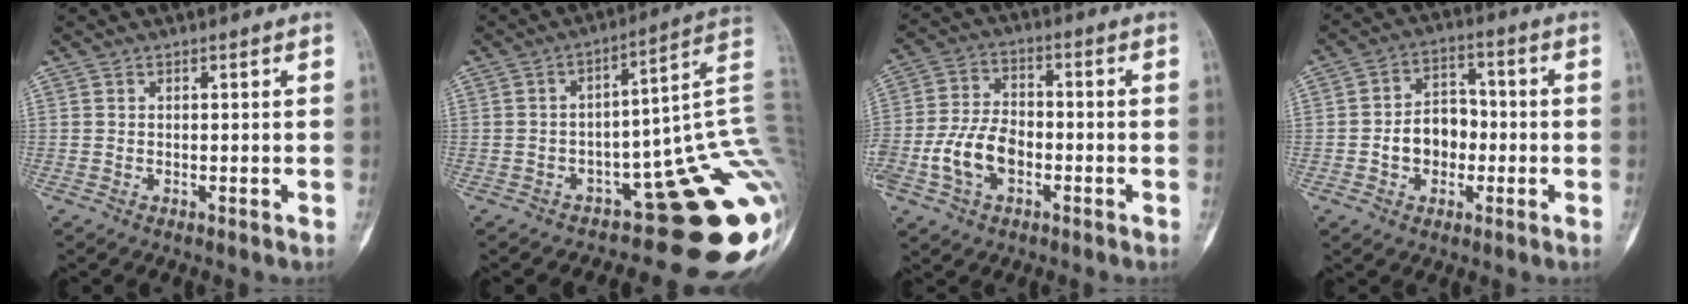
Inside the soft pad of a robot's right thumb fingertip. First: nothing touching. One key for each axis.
{"total": 21.2, "fx": -7.8, "fy": 7.6, "fz": 18.2, "tx": -0.122, "ty": 0.090, "tz": -0.093}
{"total": 10.4, "fx": -3.3, "fy": 6.9, "fz": 7.0, "tx": -0.127, "ty": 0.029, "tz": -0.064}
{"total": 8.7, "fx": -1.6, "fy": 6.7, "fz": 5.3, "tx": -0.049, "ty": 0.032, "tz": -0.033}